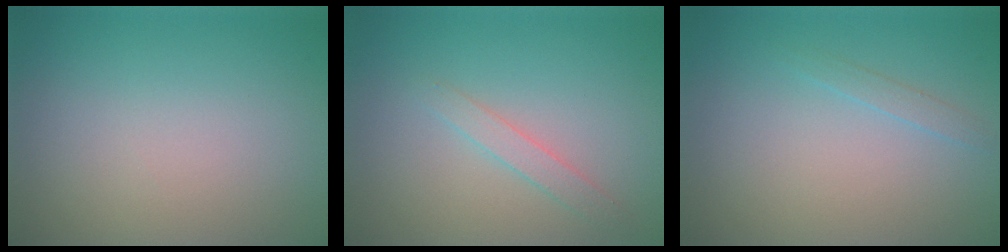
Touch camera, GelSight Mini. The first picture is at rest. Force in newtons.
{"total": 1.4, "press": 1.4, "slide": 0.0}
{"total": 0.9, "press": 0.9, "slide": 0.0}